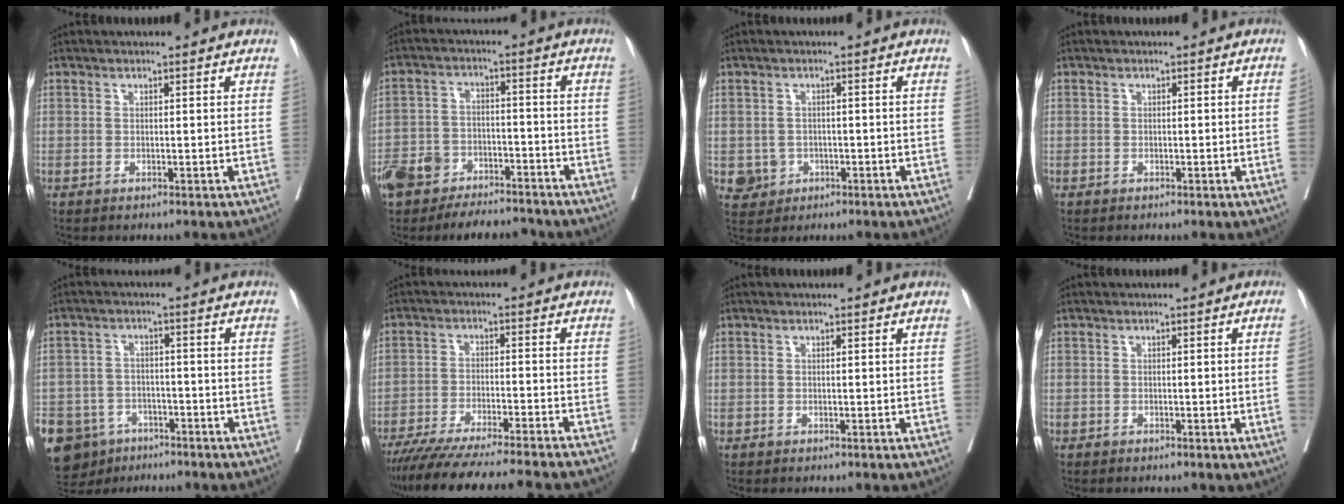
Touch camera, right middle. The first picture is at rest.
{"total": 12.4, "force": [-10.1, 5.5, 4.7], "torque": [-0.084, 0.018, -0.161]}
{"total": 3.6, "force": [-1.1, 3.4, 0.5], "torque": [-0.001, 0.007, -0.012]}
{"total": 1.0, "force": [-0.2, -0.1, 1.0], "torque": [-0.014, 0.004, -0.002]}
{"total": 17.2, "force": [-10.5, 12.1, 6.4], "torque": [-0.188, -0.005, -0.151]}
{"total": 19.6, "force": [-17.4, -0.3, 9.0], "torque": [-0.128, -0.049, -0.256]}
{"total": 0.0}
{"total": 1.6, "force": [-0.4, -0.5, 1.5], "torque": [-0.020, 0.003, -0.006]}